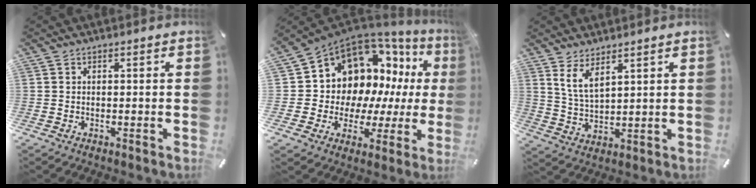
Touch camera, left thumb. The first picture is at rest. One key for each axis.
{"total": 12.2, "fx": 6.8, "fy": 9.4, "fz": 3.9, "tx": -0.070, "ty": -0.084, "tz": 0.134}
{"total": 6.6, "fx": 4.5, "fy": 2.4, "fz": 4.1, "tx": -0.099, "ty": -0.019, "tz": 0.083}